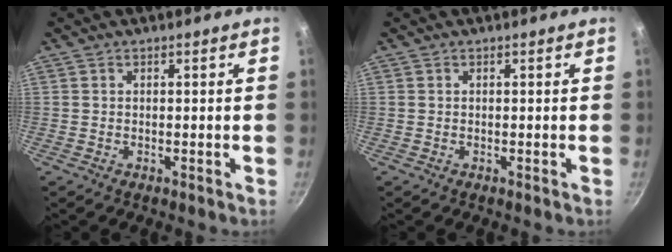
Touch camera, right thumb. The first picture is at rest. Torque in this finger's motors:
{"motor_torque": [-0.01, 0.00, 0.09, 0.09, 0.04]}